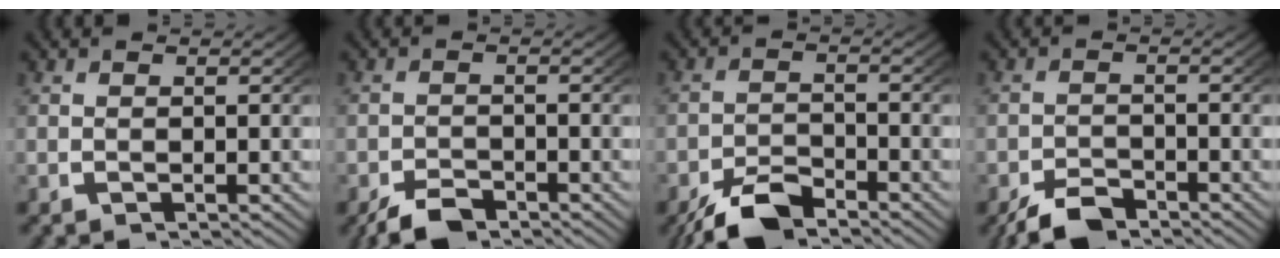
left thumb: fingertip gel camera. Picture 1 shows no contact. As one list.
[{"total": 3.2, "force": [-2.7, 1.3, 1.1], "torque": [-0.021, -0.014, -0.046]}, {"total": 5.0, "force": [-4.1, 1.9, 2.2], "torque": [-0.040, -0.011, -0.072]}, {"total": 3.7, "force": [-3.2, 1.4, 1.3], "torque": [-0.023, -0.014, -0.054]}]